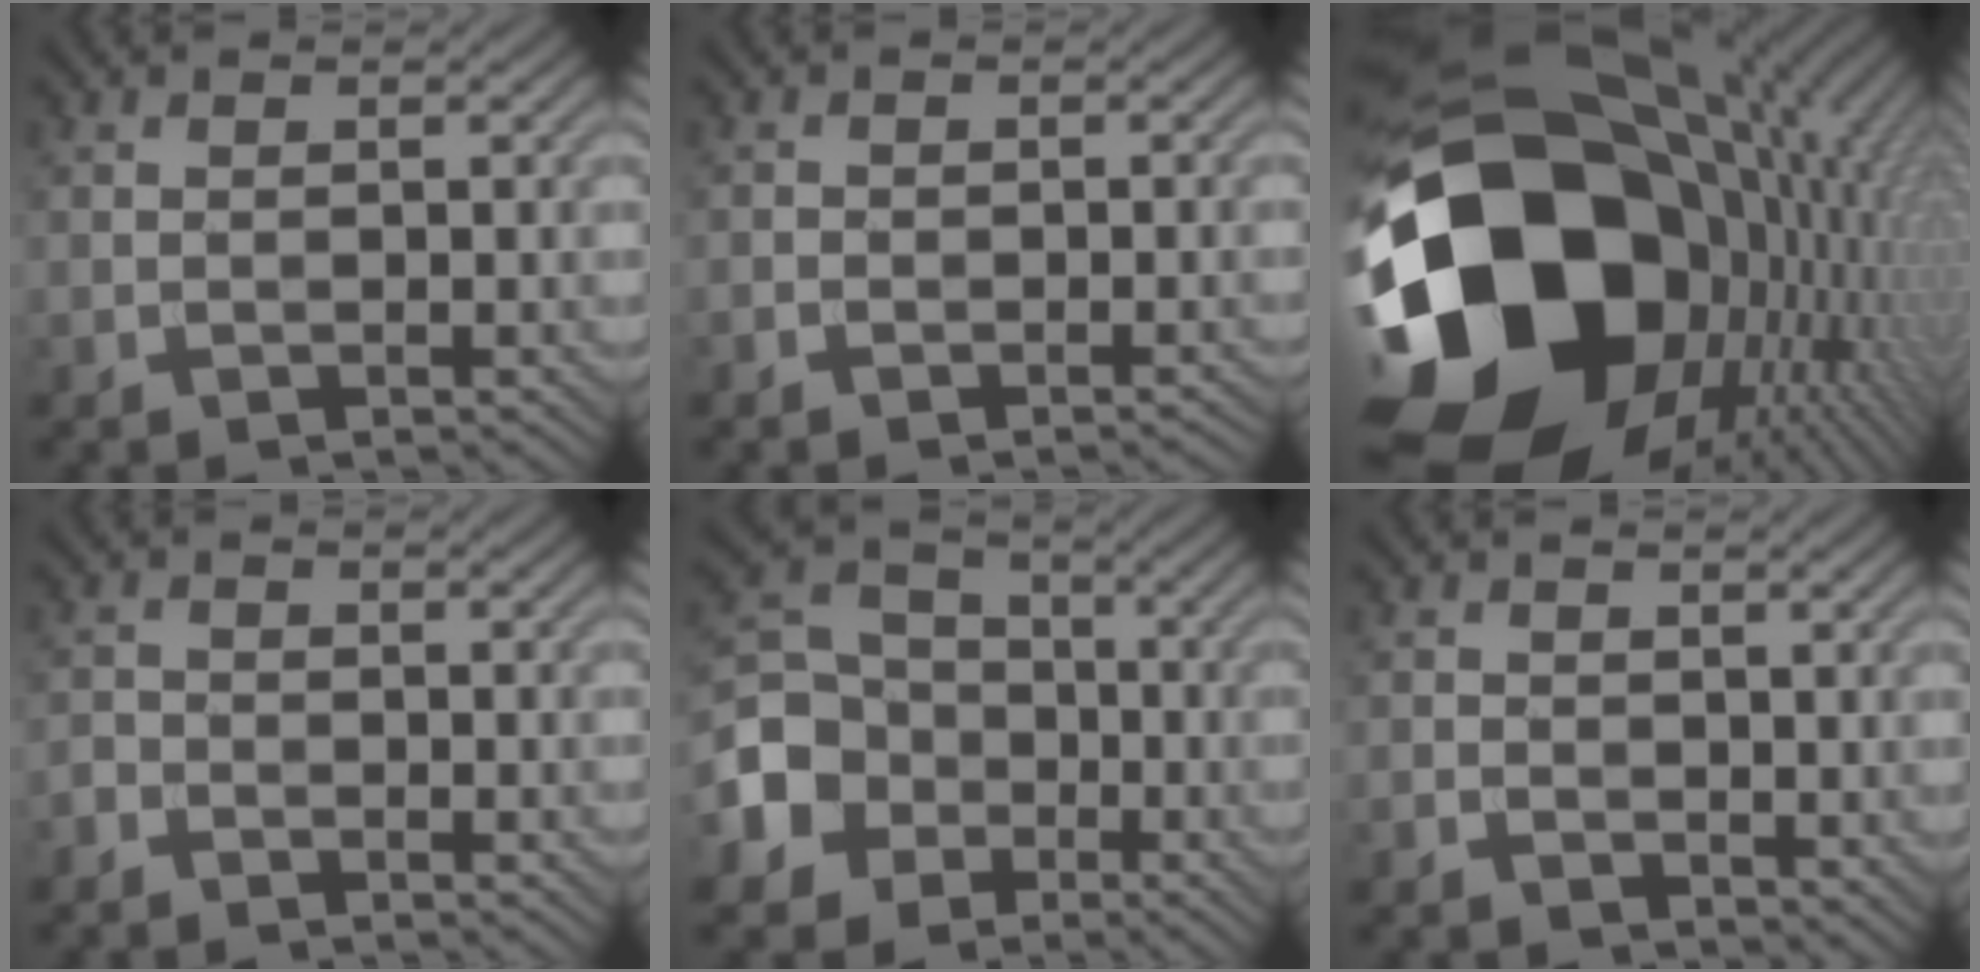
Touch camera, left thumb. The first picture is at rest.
{"total": 1.4, "force": [-1.1, 0.9, 0.4], "torque": [-0.005, -0.001, -0.019]}
{"total": 23.2, "force": [-3.3, 17.0, 15.4], "torque": [-0.332, -0.060, -0.019]}
{"total": 1.5, "force": [-1.3, 0.7, 0.3], "torque": [-0.007, 0.000, -0.032]}
{"total": 9.9, "force": [-3.6, 8.4, 3.8], "torque": [-0.112, -0.014, -0.096]}
{"total": 1.9, "force": [0.3, 1.7, 0.8], "torque": [-0.022, -0.010, 0.005]}